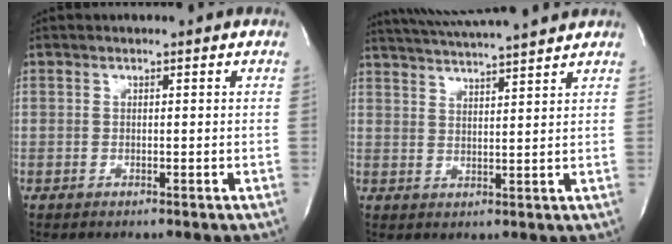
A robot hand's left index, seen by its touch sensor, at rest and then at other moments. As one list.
[{"total": 12.6, "force": [11.5, -0.3, 4.9], "torque": [-0.092, 0.019, 0.164]}]